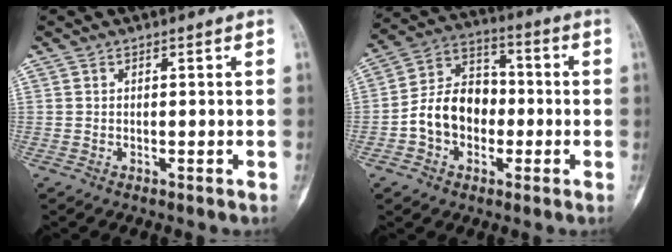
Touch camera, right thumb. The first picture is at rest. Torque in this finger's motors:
{"motor_torque": [0.85, 0.63, 1.03, -0.62, 0.11]}